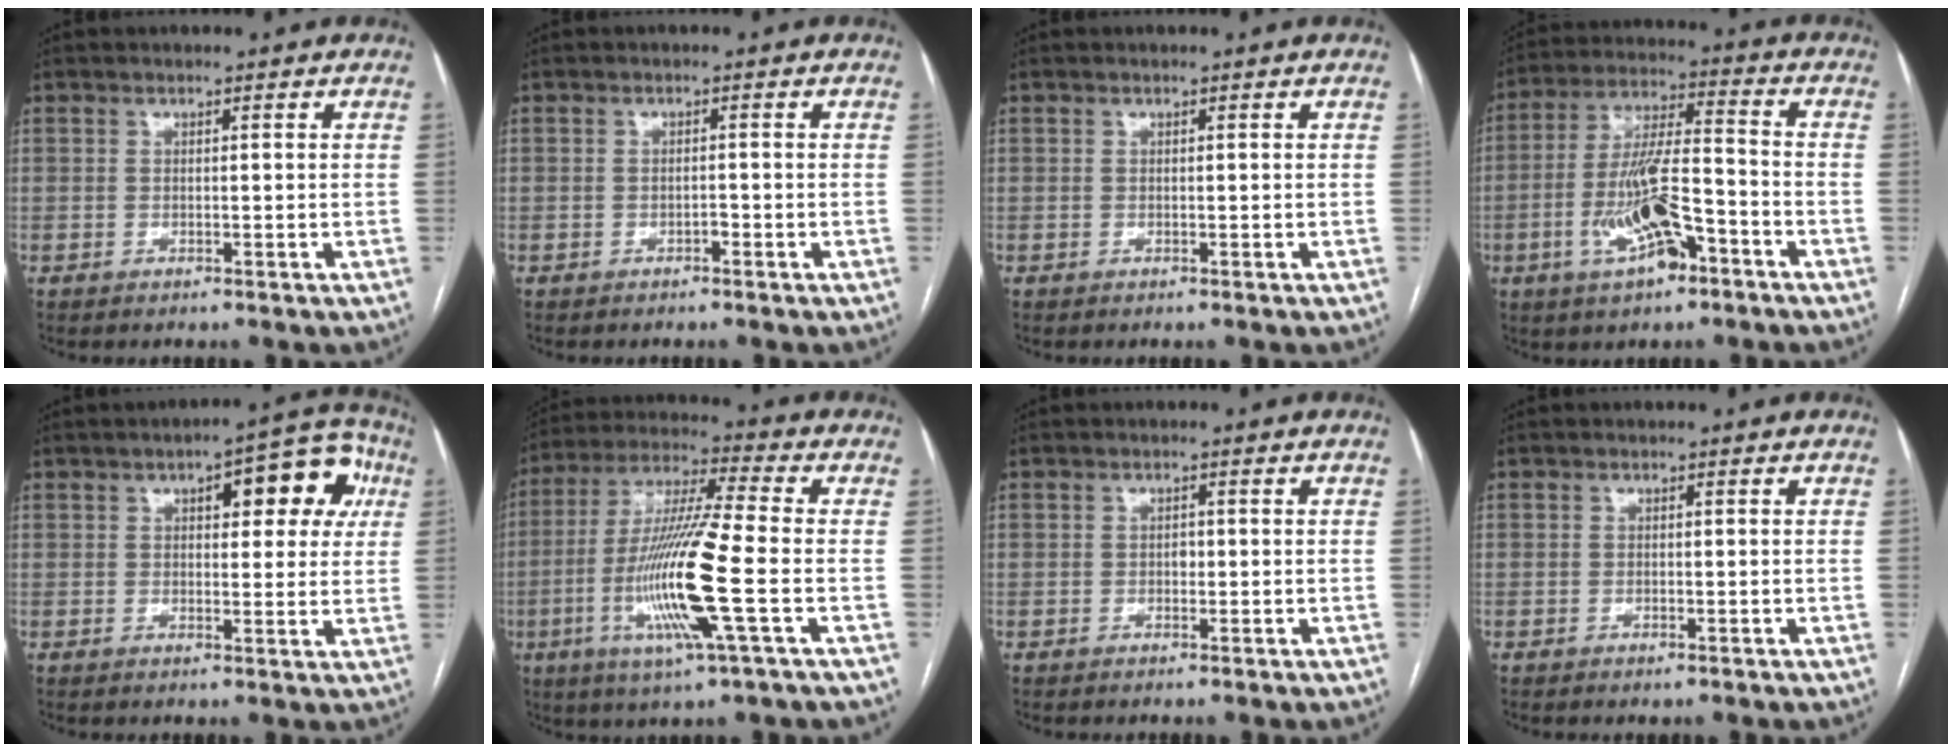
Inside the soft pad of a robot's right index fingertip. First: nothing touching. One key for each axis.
{"total": 0.9, "fx": -0.5, "fy": 0.4, "fz": 0.6, "tx": -0.010, "ty": 0.002, "tz": -0.009}
{"total": 0.0}
{"total": 12.3, "fx": -5.1, "fy": 3.2, "fz": 10.8, "tx": -0.216, "ty": 0.004, "tz": -0.088}
{"total": 10.8, "fx": 3.7, "fy": 4.1, "fz": 9.2, "tx": -0.101, "ty": 0.035, "tz": 0.042}
{"total": 16.2, "fx": -3.9, "fy": -0.1, "fz": 15.7, "tx": -0.322, "ty": -0.013, "tz": -0.082}
{"total": 1.1, "fx": -0.1, "fy": 0.7, "fz": 0.8, "tx": -0.011, "ty": 0.002, "tz": -0.003}
{"total": 0.7, "fx": -0.5, "fy": 0.2, "fz": 0.5, "tx": -0.007, "ty": -0.001, "tz": -0.004}